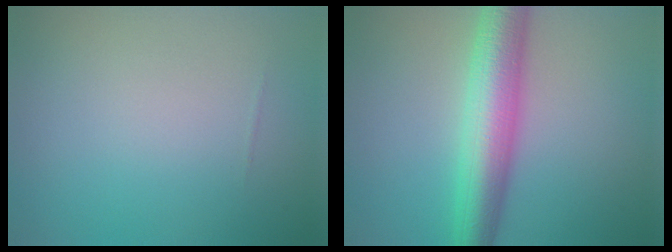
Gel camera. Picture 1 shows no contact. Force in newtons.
{"total": 7.2, "press": 7.2, "slide": 0.1}